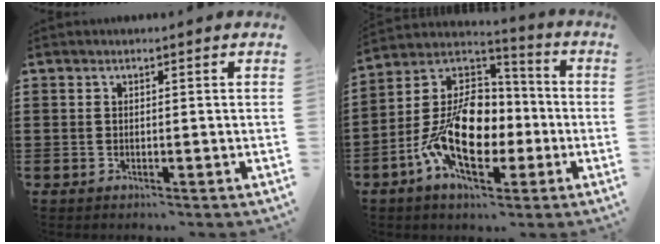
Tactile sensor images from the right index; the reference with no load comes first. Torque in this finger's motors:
{"motor_torque": [2.14, 0.00, 1.05, 0.21]}